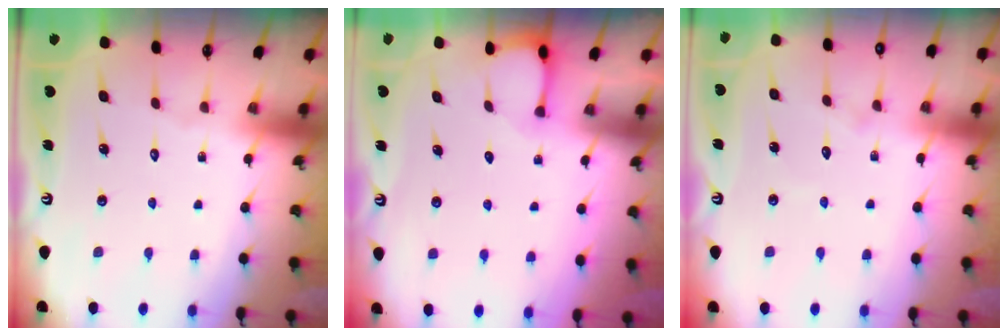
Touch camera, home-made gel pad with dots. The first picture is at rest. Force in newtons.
{"total": 1.9, "press": 1.9, "slide": 0.2}
{"total": 6.3, "press": 6.3, "slide": 0.6}